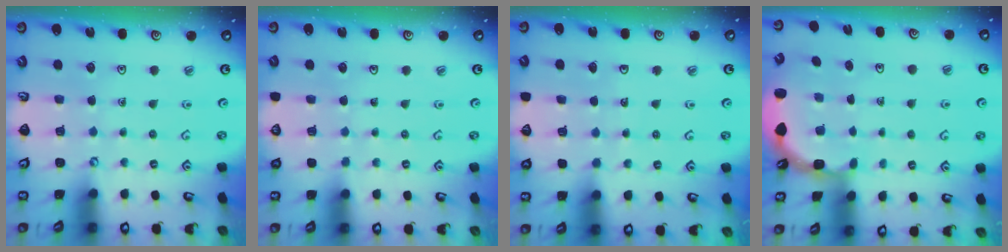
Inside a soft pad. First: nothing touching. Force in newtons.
{"total": 0.0}
{"total": 2.9, "press": 2.9, "slide": 0.2}
{"total": 2.1, "press": 1.9, "slide": 0.9}